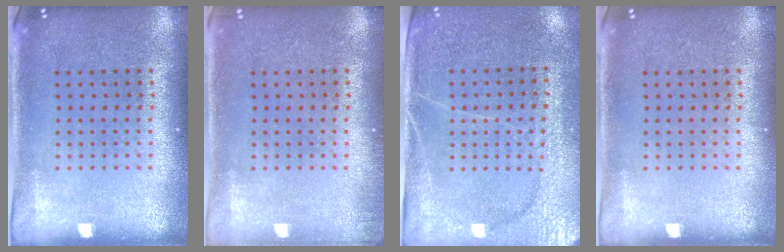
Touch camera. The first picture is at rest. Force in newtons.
{"total": 0.9, "press": 0.8, "slide": 0.3}
{"total": 3.0, "press": 2.7, "slide": 1.5}
{"total": 0.0}